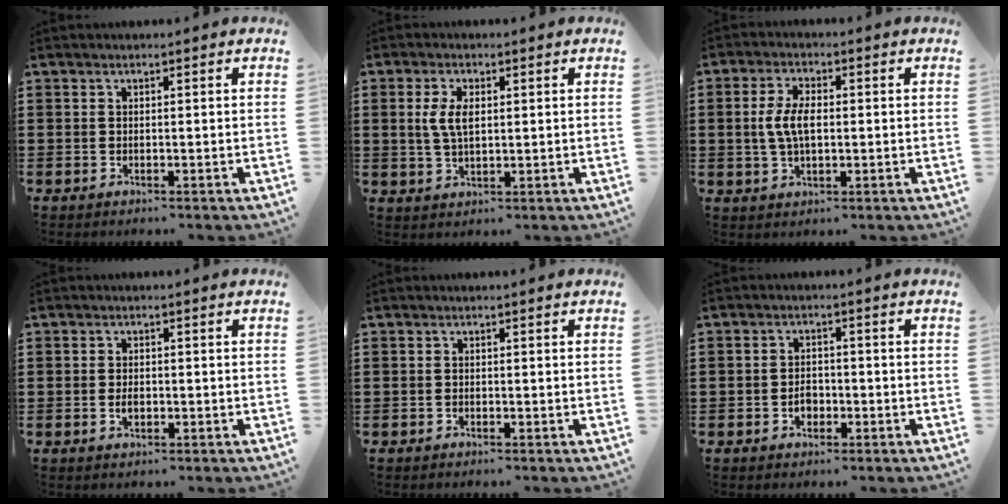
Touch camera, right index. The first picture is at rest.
{"total": 4.7, "force": [0.8, 2.2, 4.1], "torque": [-0.092, 0.006, 0.010]}
{"total": 5.7, "force": [0.1, 2.7, 5.0], "torque": [-0.118, 0.001, -0.006]}
{"total": 1.8, "force": [-0.4, 1.0, 1.4], "torque": [-0.028, 0.001, -0.008]}
{"total": 0.5, "force": [-0.4, 0.3, 0.2], "torque": [-0.006, 0.001, -0.008]}
{"total": 2.6, "force": [-0.9, 1.8, 1.5], "torque": [-0.024, -0.002, -0.021]}